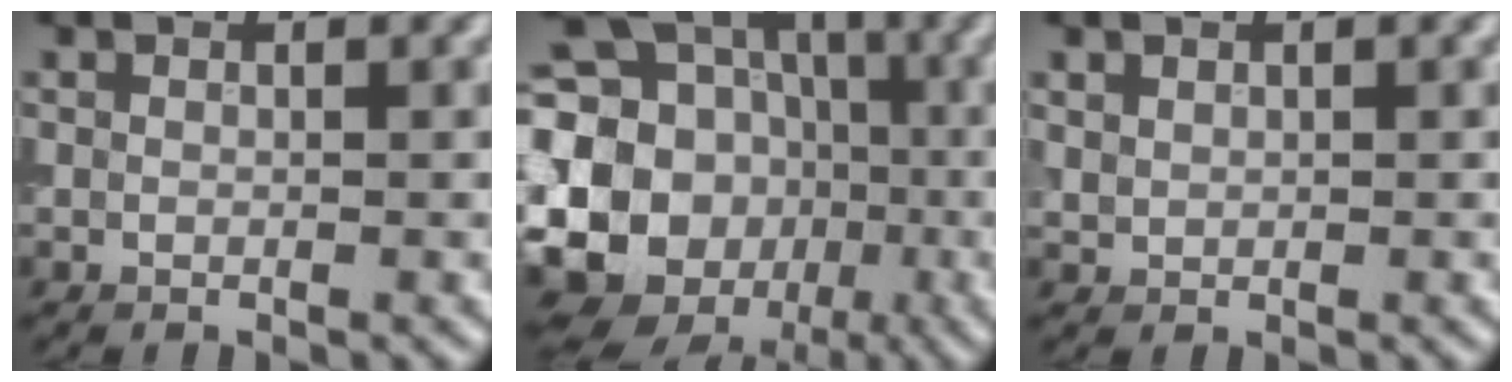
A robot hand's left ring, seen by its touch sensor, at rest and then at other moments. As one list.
[{"total": 16.7, "force": [-1.4, 14.5, 8.2], "torque": [-0.185, -0.004, -0.040]}, {"total": 0.8, "force": [0.5, 0.6, 0.2], "torque": [-0.005, -0.001, 0.014]}]